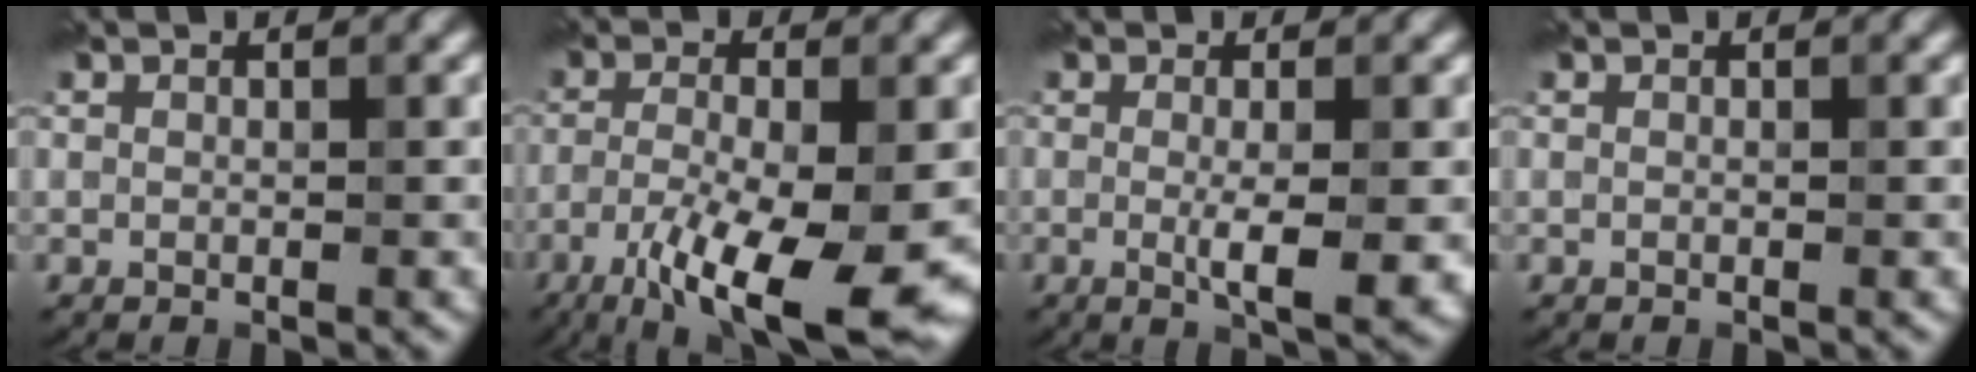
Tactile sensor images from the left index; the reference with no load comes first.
{"total": 10.9, "force": [-5.0, 2.8, 9.2], "torque": [-0.168, -0.022, -0.084]}
{"total": 4.2, "force": [-0.5, 0.8, 4.1], "torque": [-0.064, -0.010, -0.006]}
{"total": 0.0}